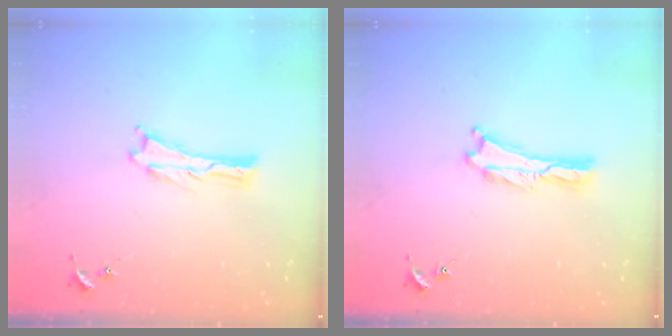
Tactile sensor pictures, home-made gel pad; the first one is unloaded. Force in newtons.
{"total": 0.0}